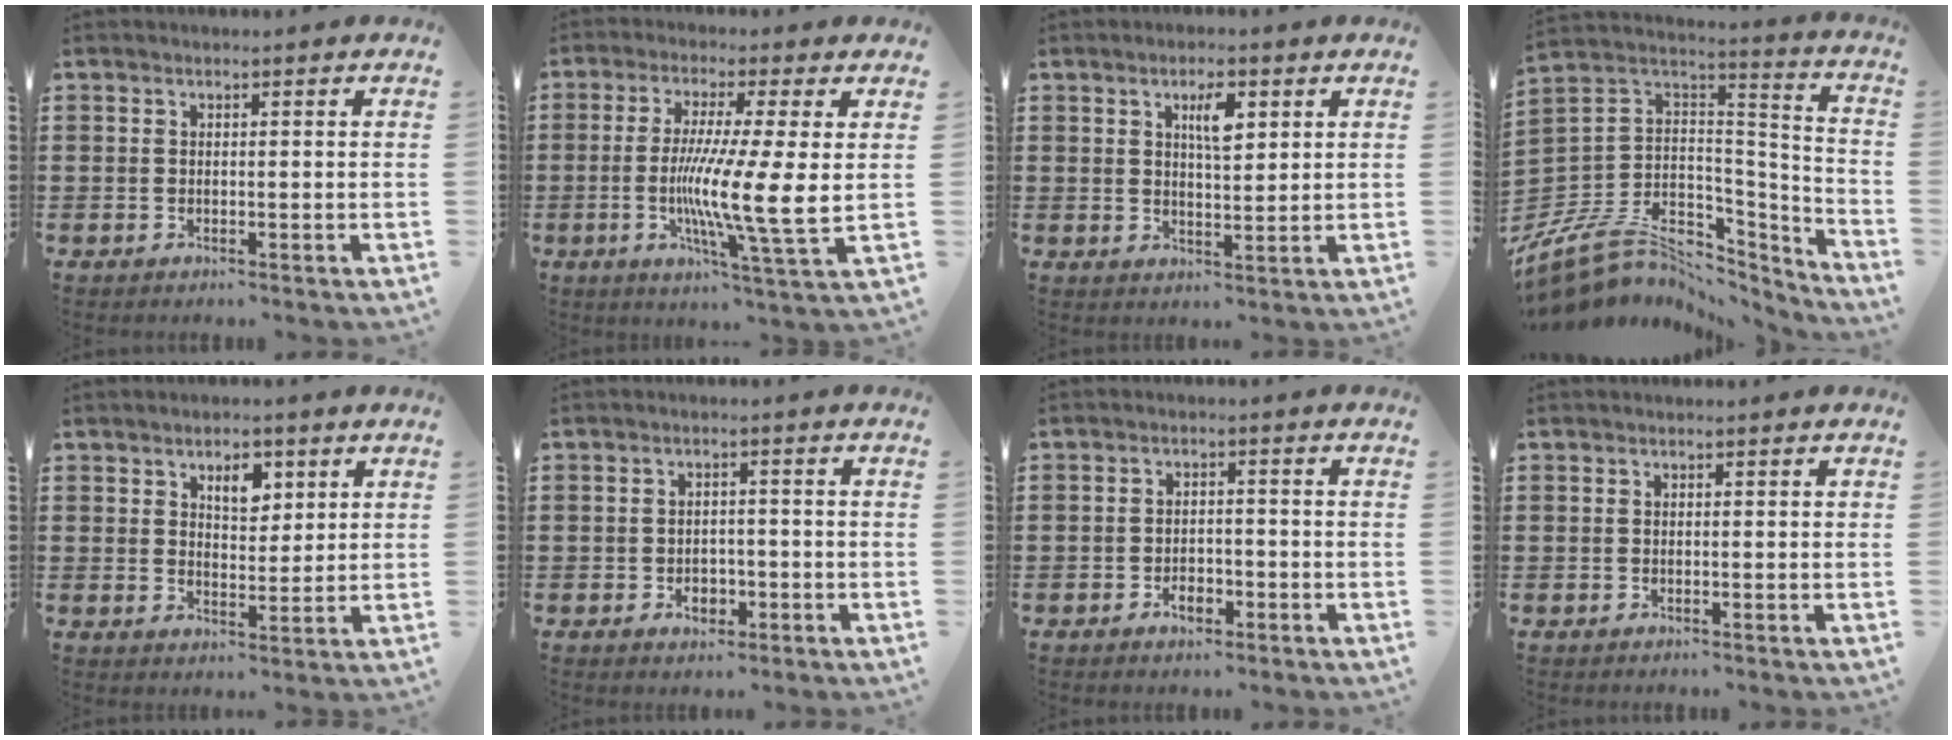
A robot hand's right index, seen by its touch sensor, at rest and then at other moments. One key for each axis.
{"total": 10.3, "fx": -0.5, "fy": -0.3, "fz": 10.3, "tx": -0.191, "ty": -0.014, "tz": -0.012}
{"total": 4.5, "fx": 2.0, "fy": 1.4, "fz": 3.7, "tx": -0.064, "ty": 0.002, "tz": 0.029}
{"total": 8.6, "fx": -4.7, "fy": 6.1, "fz": 3.8, "tx": -0.105, "ty": -0.007, "tz": -0.087}
{"total": 4.7, "fx": 2.6, "fy": 2.7, "fz": 2.8, "tx": -0.041, "ty": 0.002, "tz": 0.042}
{"total": 2.7, "fx": -1.2, "fy": 1.9, "fz": 1.6, "tx": -0.026, "ty": -0.003, "tz": -0.025}
{"total": 2.8, "fx": -1.6, "fy": 1.5, "fz": 1.7, "tx": -0.034, "ty": 0.002, "tz": -0.032}
{"total": 0.0}